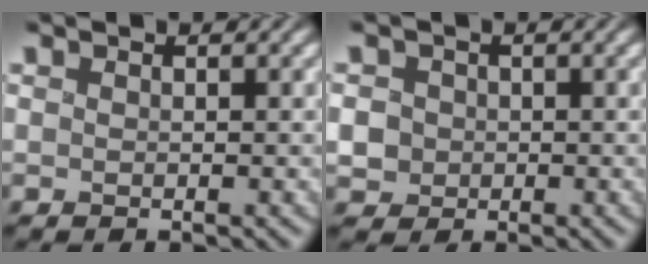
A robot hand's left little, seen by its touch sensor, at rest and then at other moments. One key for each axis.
{"total": 3.3, "fx": -0.2, "fy": 3.1, "fz": 1.2, "tx": -0.025, "ty": 0.004, "tz": -0.011}